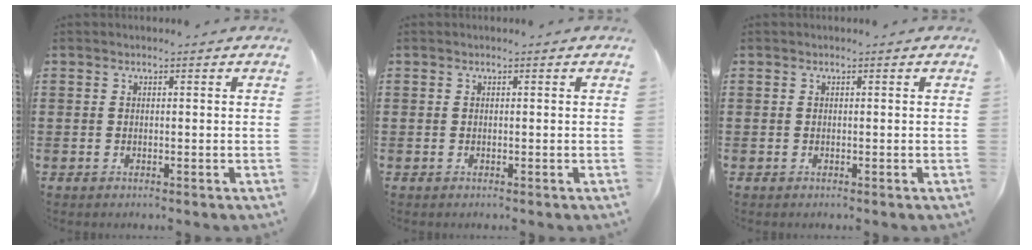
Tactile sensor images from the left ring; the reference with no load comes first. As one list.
[{"total": 0.0}, {"total": 0.0}]